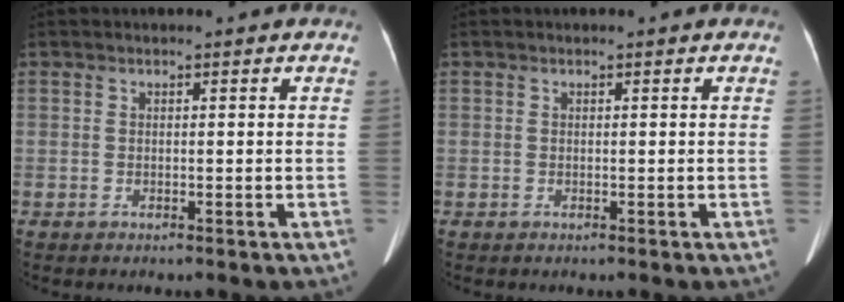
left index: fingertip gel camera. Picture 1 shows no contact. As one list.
[{"total": 0.0}]